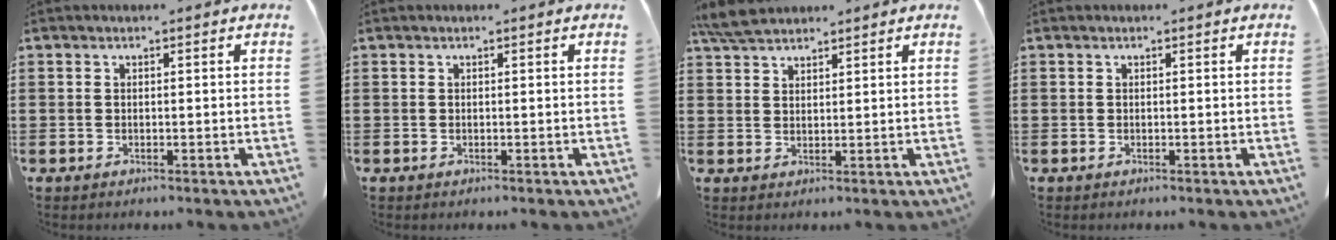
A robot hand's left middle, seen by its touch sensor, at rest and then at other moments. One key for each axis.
{"total": 0.0}
{"total": 4.4, "fx": 3.8, "fy": 1.0, "fz": 2.0, "tx": -0.049, "ty": -0.005, "tz": 0.075}
{"total": 0.0}